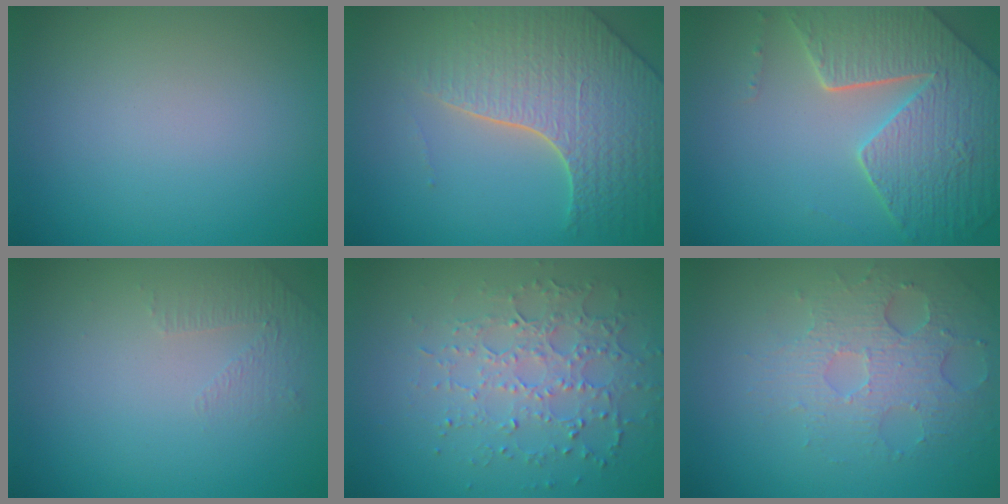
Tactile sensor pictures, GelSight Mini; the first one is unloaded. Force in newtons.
{"total": 6.6, "press": 5.3, "slide": 3.8}
{"total": 7.9, "press": 5.8, "slide": 5.5}
{"total": 1.1, "press": 0.6, "slide": 1.0}
{"total": 3.5, "press": 3.2, "slide": 1.4}
{"total": 3.5, "press": 3.2, "slide": 1.5}